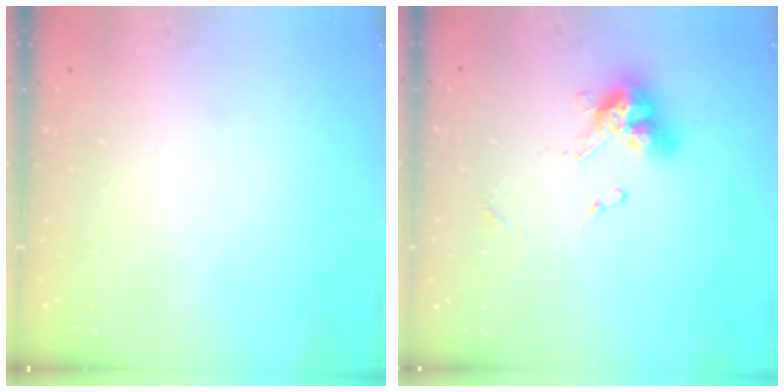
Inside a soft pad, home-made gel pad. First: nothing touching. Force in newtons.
{"total": 10.8, "press": 10.8, "slide": 1.1}